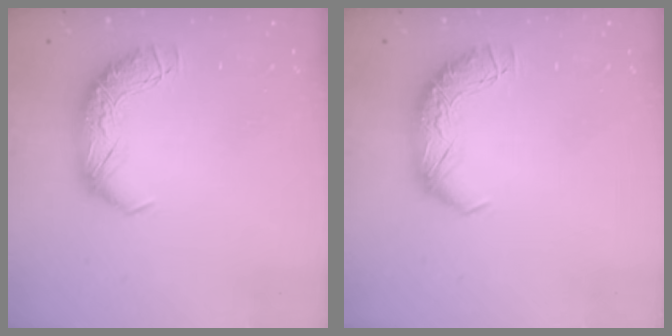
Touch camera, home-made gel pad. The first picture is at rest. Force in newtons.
{"total": 0.0}